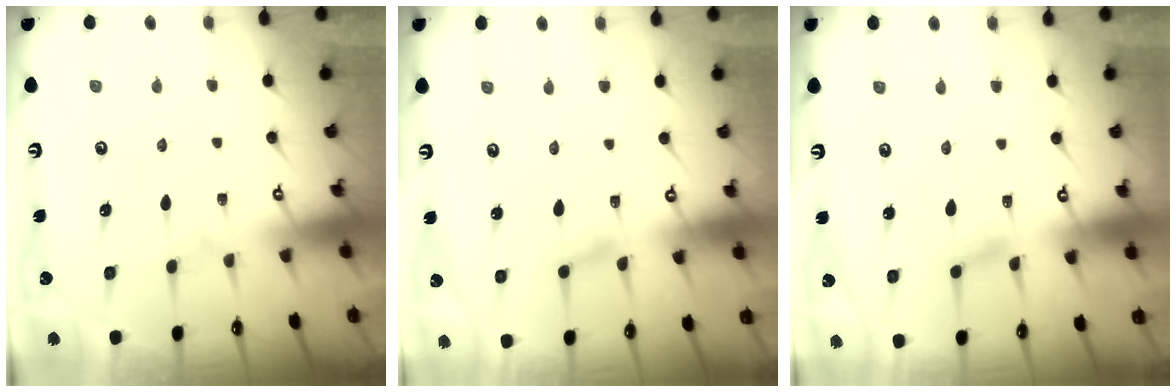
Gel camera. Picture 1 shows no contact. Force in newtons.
{"total": 1.6, "press": 1.6, "slide": 0.1}
{"total": 2.8, "press": 2.8, "slide": 0.4}